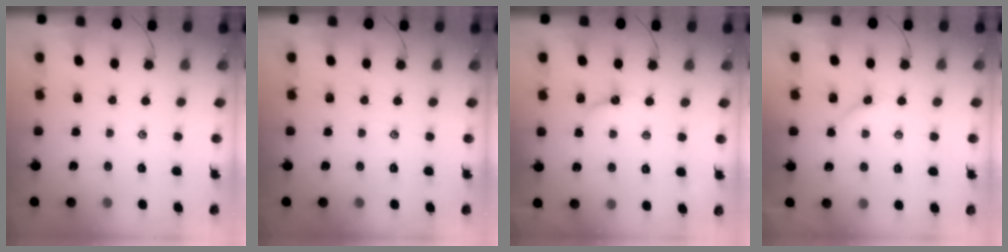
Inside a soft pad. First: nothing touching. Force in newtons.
{"total": 0.0}
{"total": 2.8, "press": 2.8, "slide": 0.2}
{"total": 3.5, "press": 3.4, "slide": 0.4}